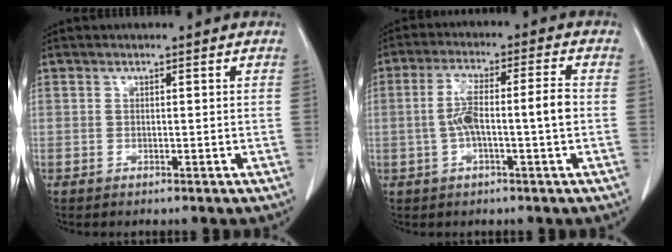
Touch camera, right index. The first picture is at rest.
{"total": 7.7, "force": [-0.9, 0.8, 7.6], "torque": [-0.150, 0.023, -0.016]}